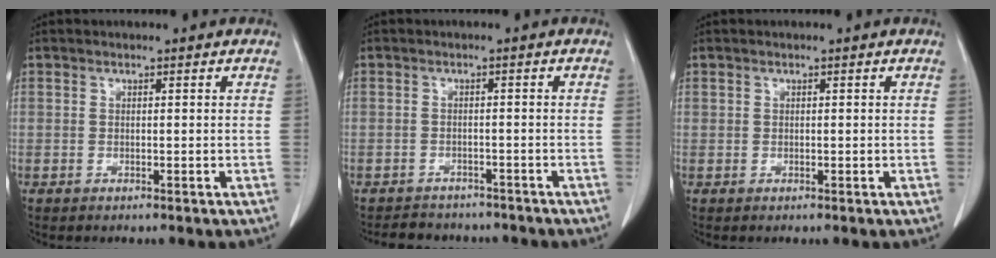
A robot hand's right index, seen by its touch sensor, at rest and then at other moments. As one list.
[{"total": 6.4, "force": [-5.7, 2.8, 0.9], "torque": [-0.009, 0.002, -0.073]}, {"total": 0.0}]